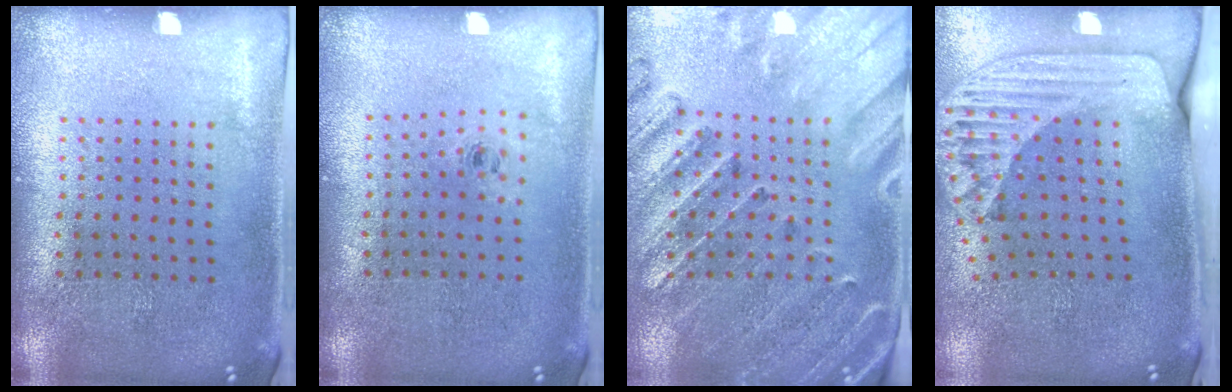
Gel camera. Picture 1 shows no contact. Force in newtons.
{"total": 0.6, "press": 0.3, "slide": 0.5}
{"total": 2.8, "press": 2.7, "slide": 0.8}
{"total": 2.3, "press": 1.7, "slide": 1.5}